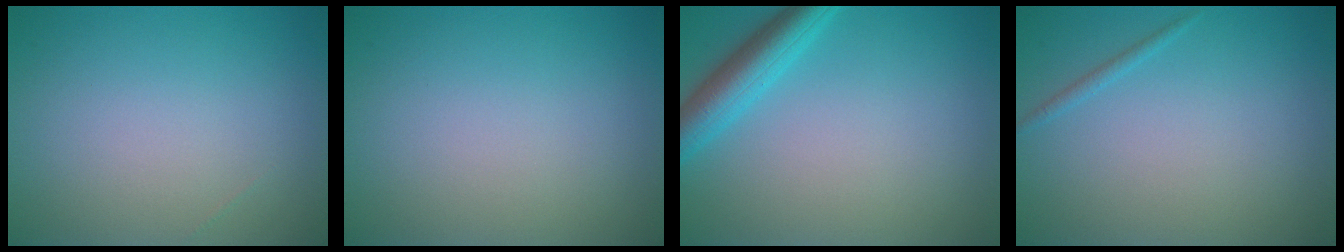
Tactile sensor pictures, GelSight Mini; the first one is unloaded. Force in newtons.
{"total": 0.0}
{"total": 4.1, "press": 4.1, "slide": 0.3}
{"total": 0.6, "press": 0.6, "slide": 0.1}